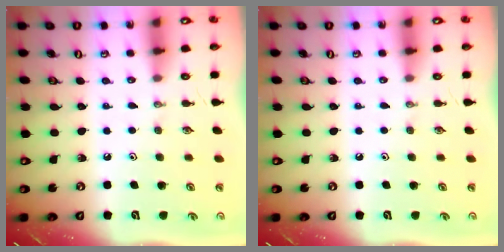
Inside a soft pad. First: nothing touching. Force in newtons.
{"total": 0.0}